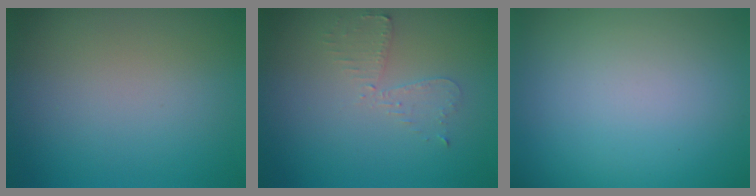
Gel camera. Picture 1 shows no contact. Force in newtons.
{"total": 2.2, "press": 2.2, "slide": 0.5}
{"total": 0.0}